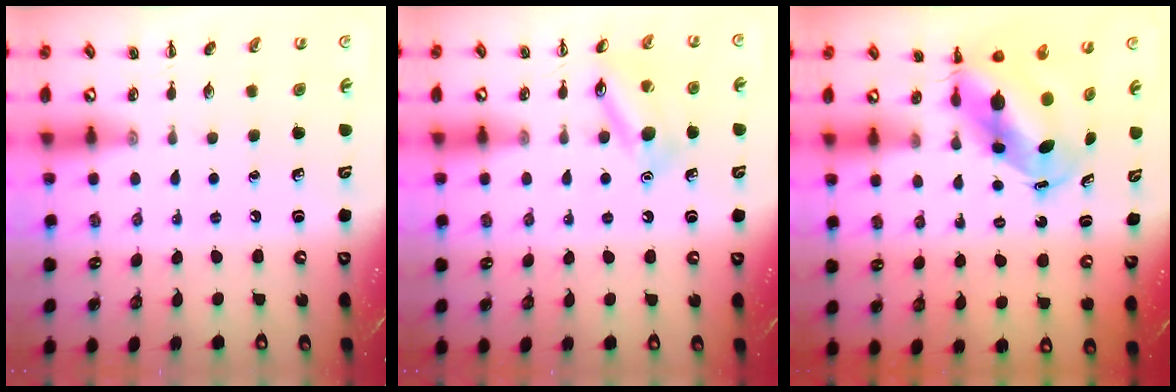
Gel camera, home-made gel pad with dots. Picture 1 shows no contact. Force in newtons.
{"total": 12.5, "press": 12.4, "slide": 1.9}
{"total": 7.5, "press": 7.3, "slide": 1.7}